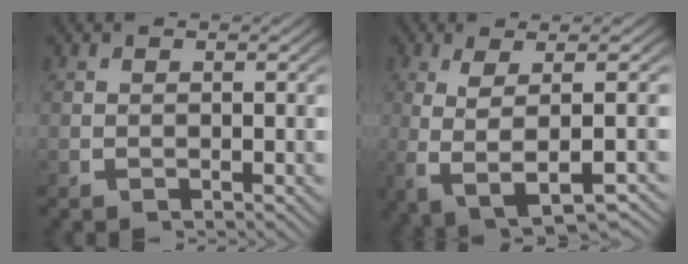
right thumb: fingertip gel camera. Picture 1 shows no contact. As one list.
[{"total": 7.9, "force": [-1.4, 3.3, 7.1], "torque": [-0.157, -0.023, 0.003]}]